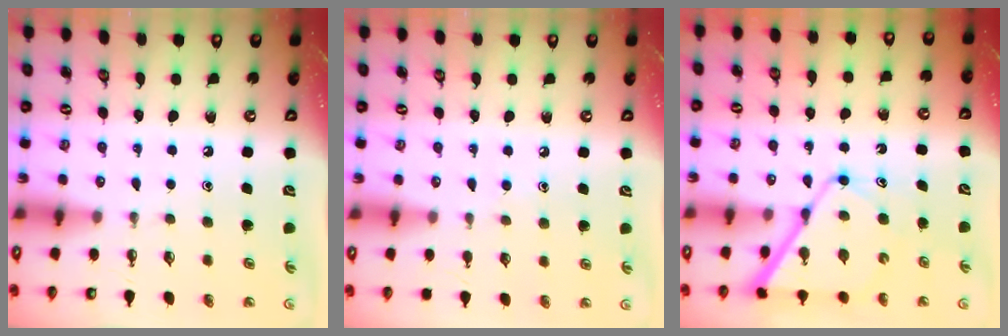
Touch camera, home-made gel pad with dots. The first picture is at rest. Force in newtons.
{"total": 5.9, "press": 5.8, "slide": 0.7}
{"total": 11.5, "press": 11.5, "slide": 1.0}